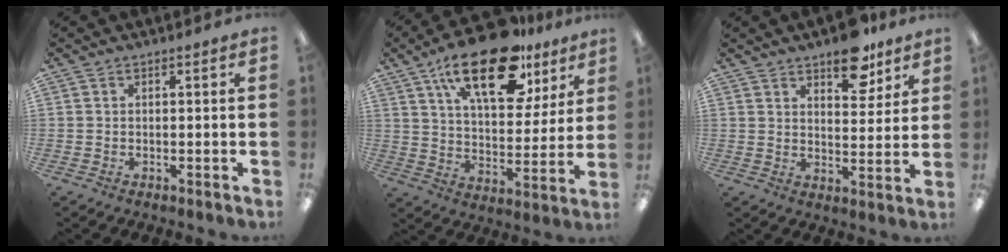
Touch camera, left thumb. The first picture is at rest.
{"total": 22.9, "force": [14.1, 10.2, 14.9], "torque": [-0.234, -0.067, 0.237]}
{"total": 10.1, "force": [7.5, 4.8, 4.9], "torque": [-0.044, -0.045, 0.127]}